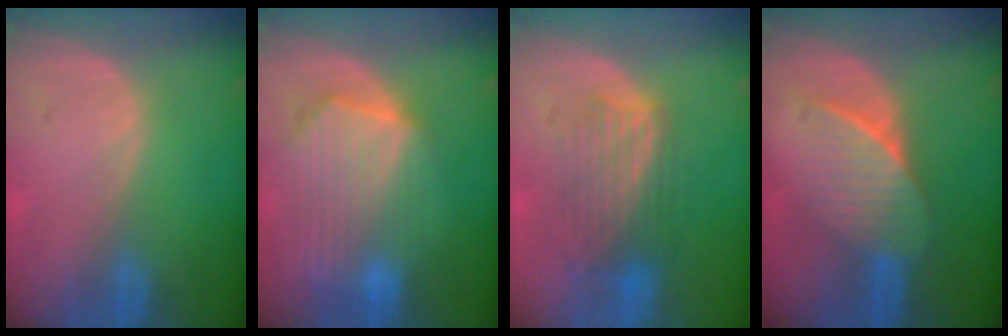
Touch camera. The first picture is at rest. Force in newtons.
{"total": 10.3, "press": 8.9, "slide": 5.2}
{"total": 6.3, "press": 6.3, "slide": 0.5}
{"total": 7.4, "press": 6.6, "slide": 3.2}